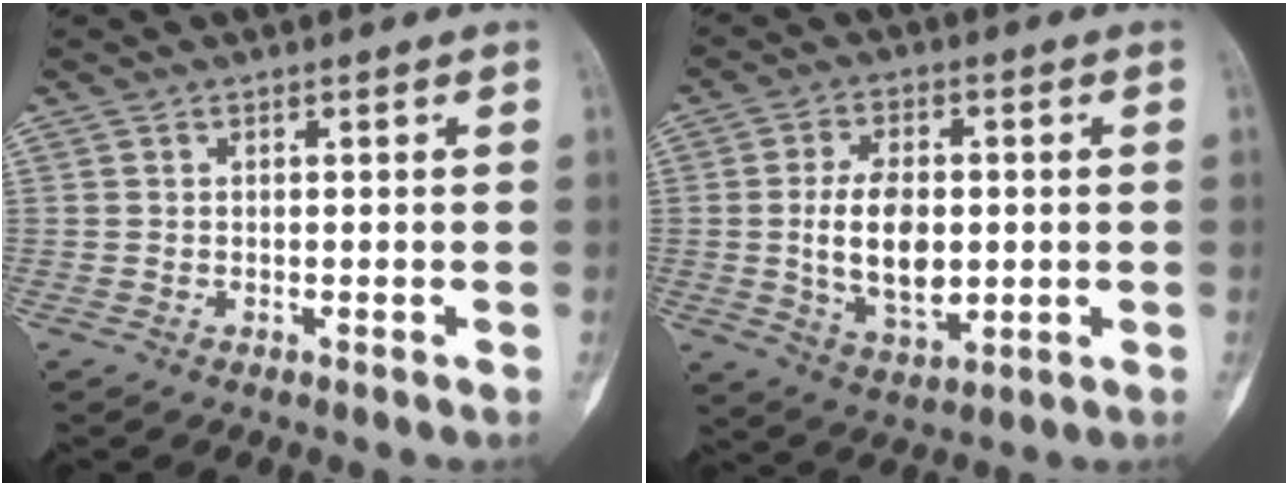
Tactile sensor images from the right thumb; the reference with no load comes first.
{"total": 11.5, "force": [-0.2, 6.7, 9.4], "torque": [-0.148, -0.009, 0.004]}